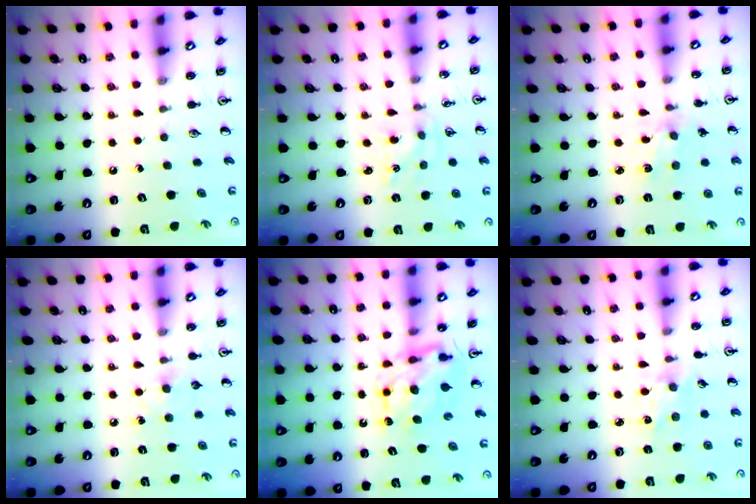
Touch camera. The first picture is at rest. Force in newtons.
{"total": 1.2, "press": 1.2, "slide": 0.1}
{"total": 1.9, "press": 1.9, "slide": 0.4}
{"total": 5.3, "press": 5.2, "slide": 0.7}
{"total": 8.2, "press": 8.2, "slide": 0.4}
{"total": 2.6, "press": 2.6, "slide": 0.4}